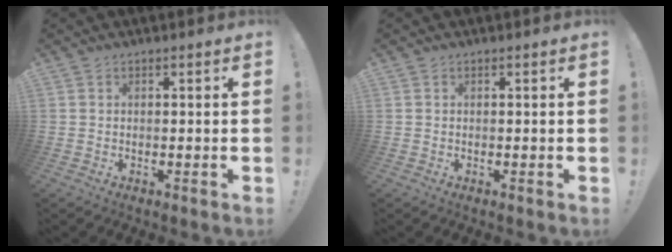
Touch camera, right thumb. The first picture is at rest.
{"total": 0.0}